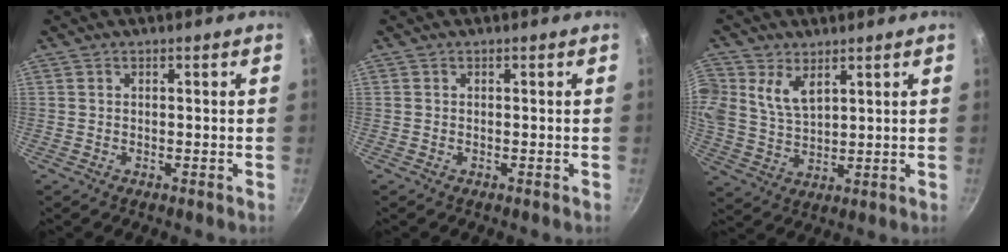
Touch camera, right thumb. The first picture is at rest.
{"total": 0.0}
{"total": 8.3, "force": [3.9, 5.4, 4.9], "torque": [-0.094, -0.017, 0.077]}